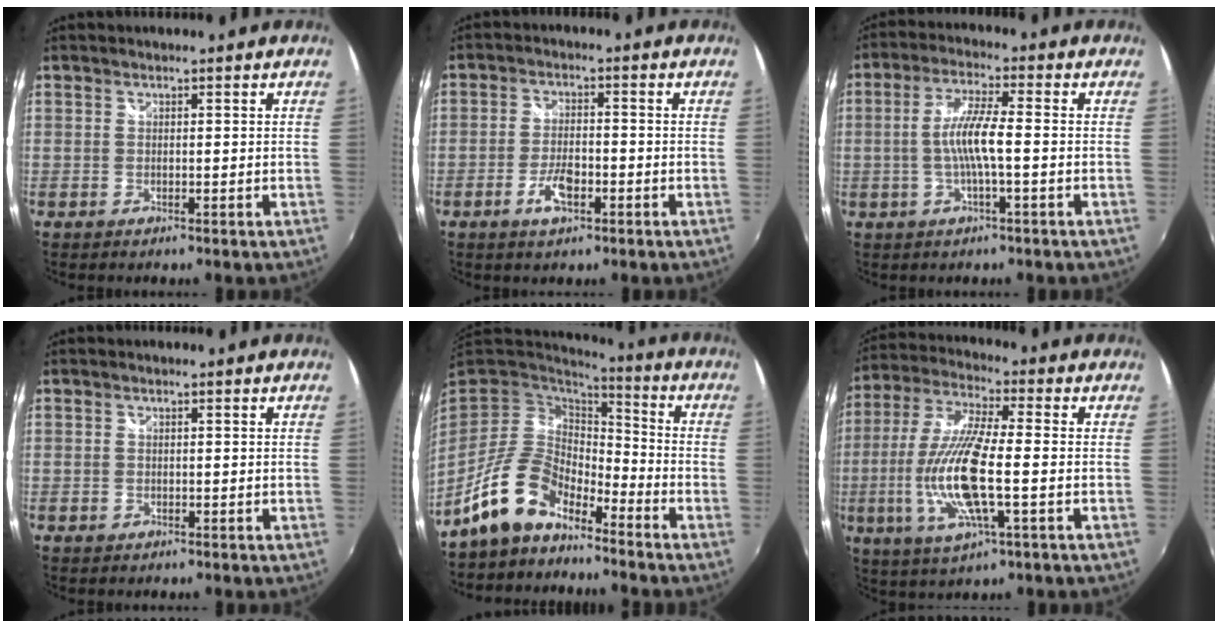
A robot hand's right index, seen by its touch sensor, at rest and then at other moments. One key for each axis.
{"total": 5.4, "fx": -2.6, "fy": 2.2, "fz": 4.2, "tx": -0.092, "ty": -0.001, "tz": -0.047}
{"total": 7.1, "fx": -1.2, "fy": 0.5, "fz": 7.0, "tx": -0.141, "ty": 0.003, "tz": -0.023}
{"total": 0.8, "fx": -0.4, "fy": 0.7, "fz": 0.1, "tx": -0.003, "ty": -0.004, "tz": -0.005}
{"total": 11.7, "fx": -8.7, "fy": 5.2, "fz": 5.9, "tx": -0.122, "ty": 0.012, "tz": -0.163}
{"total": 15.9, "fx": -3.0, "fy": 3.5, "fz": 15.2, "tx": -0.312, "ty": -0.013, "tz": -0.058}